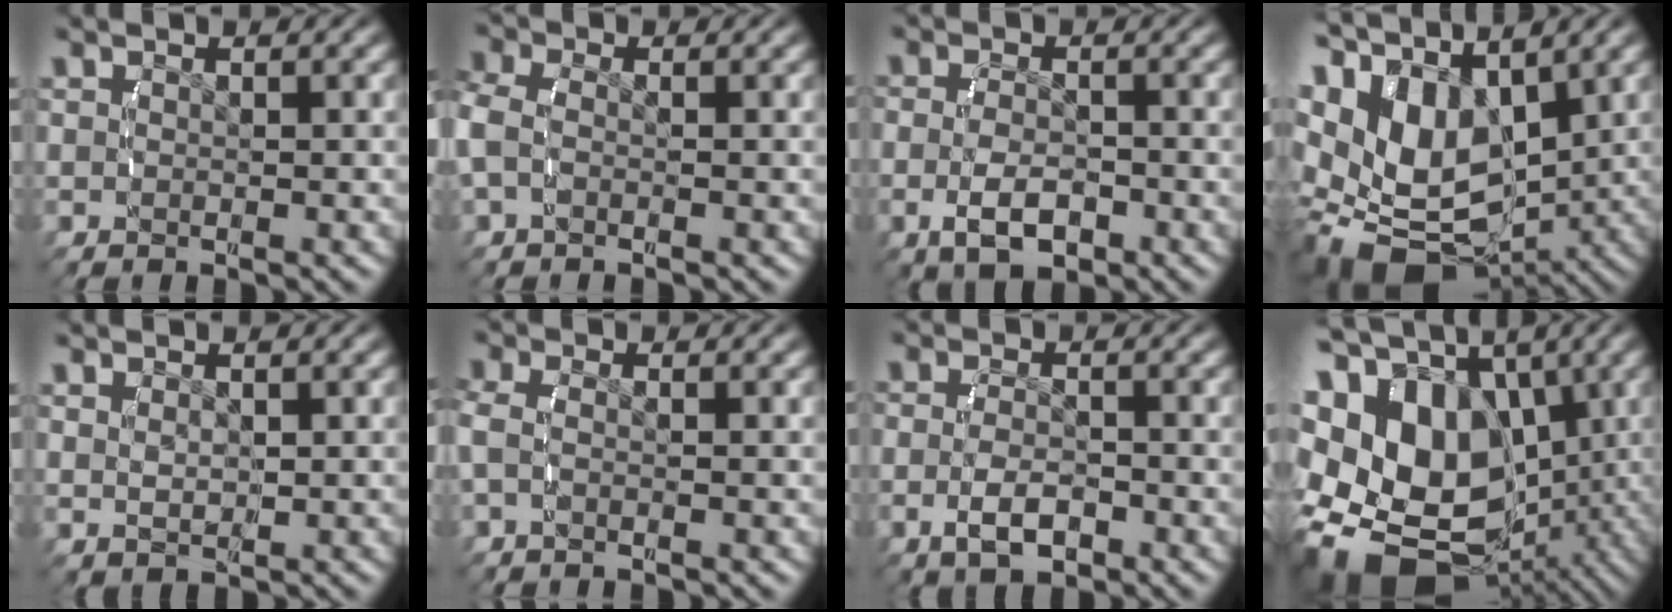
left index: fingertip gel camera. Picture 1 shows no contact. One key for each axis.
{"total": 2.8, "fx": -0.4, "fy": 2.1, "fz": 1.7, "tx": -0.056, "ty": -0.007, "tz": -0.011}
{"total": 4.3, "fx": -1.8, "fy": 2.6, "fz": 3.0, "tx": -0.052, "ty": -0.014, "tz": -0.025}
{"total": 14.8, "fx": -3.1, "fy": 11.1, "fz": 9.2, "tx": -0.215, "ty": -0.076, "tz": -0.023}
{"total": 1.4, "fx": 0.5, "fy": 0.8, "fz": 1.1, "tx": -0.019, "ty": -0.007, "tz": 0.019}
{"total": 1.9, "fx": -0.4, "fy": 1.2, "fz": 1.4, "tx": -0.045, "ty": -0.006, "tz": -0.009}
{"total": 3.5, "fx": -1.6, "fy": 2.0, "fz": 2.4, "tx": -0.043, "ty": -0.010, "tz": -0.026}
{"total": 21.9, "fx": -3.4, "fy": 16.5, "fz": 14.0, "tx": -0.295, "ty": -0.092, "tz": -0.028}